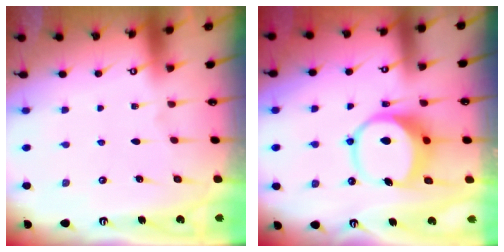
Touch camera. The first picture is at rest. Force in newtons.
{"total": 9.7, "press": 9.6, "slide": 1.6}